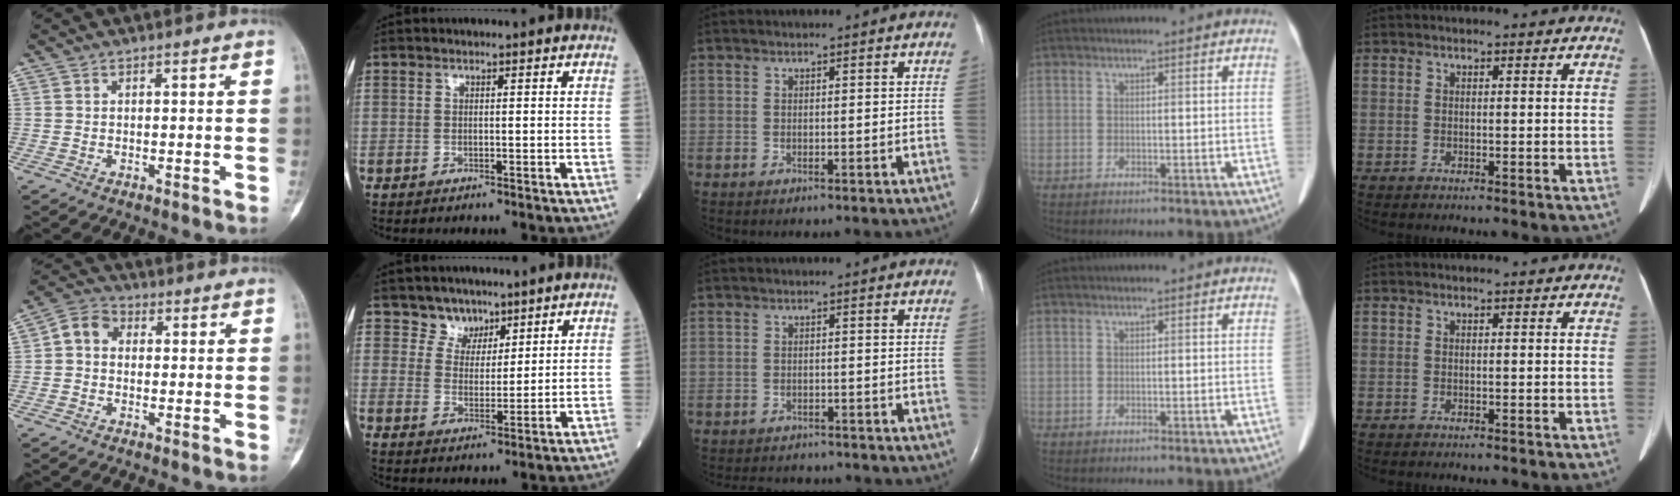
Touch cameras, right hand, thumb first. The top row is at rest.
{"thumb": {"total": 5.5, "force": [0.4, 4.5, 3.1], "torque": [-0.043, 0.019, -0.004]}, "index": {"total": 4.4, "force": [3.4, 2.9, 0.2], "torque": [0.003, -0.002, 0.059]}, "middle": {"total": 5.1, "force": [-4.8, 1.6, 0.7], "torque": [-0.010, -0.005, -0.063]}}